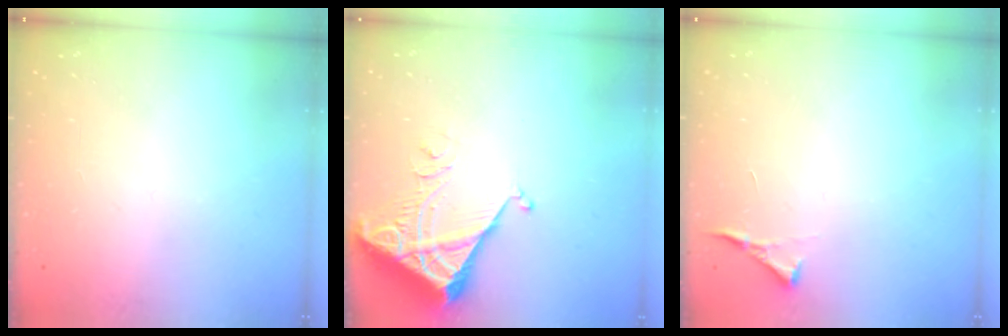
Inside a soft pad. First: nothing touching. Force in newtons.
{"total": 5.3, "press": 5.3, "slide": 0.7}
{"total": 3.5, "press": 3.5, "slide": 0.5}